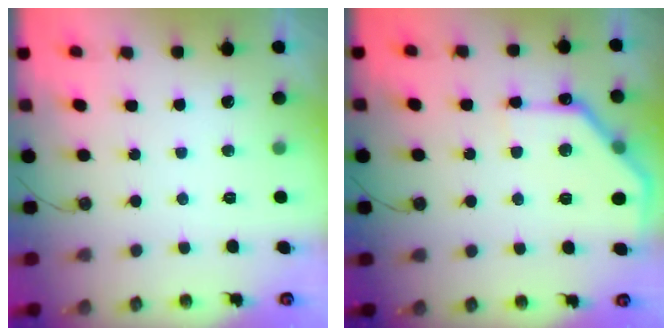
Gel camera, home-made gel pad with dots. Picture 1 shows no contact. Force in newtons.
{"total": 13.9, "press": 13.8, "slide": 0.7}